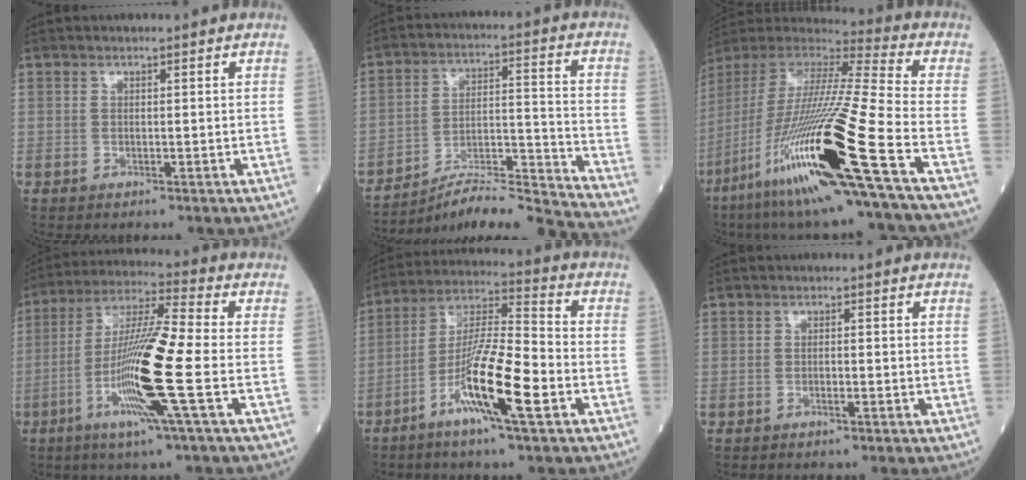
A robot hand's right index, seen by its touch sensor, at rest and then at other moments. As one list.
[{"total": 15.3, "force": [-14.6, -2.0, 4.0], "torque": [-0.057, 0.027, -0.239]}, {"total": 28.1, "force": [-12.3, -0.2, 25.2], "torque": [-0.502, -0.067, -0.231]}, {"total": 14.5, "force": [-4.0, -1.0, 13.9], "torque": [-0.273, -0.013, -0.084]}, {"total": 11.7, "force": [-5.0, 0.5, 10.5], "torque": [-0.202, -0.001, -0.097]}, {"total": 0.9, "force": [-0.4, 0.1, 0.8], "torque": [-0.016, 0.002, -0.005]}]